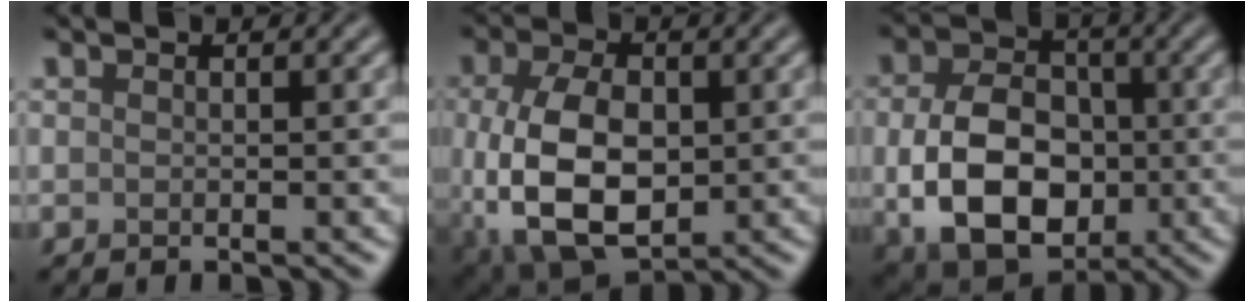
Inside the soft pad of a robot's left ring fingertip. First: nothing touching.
{"total": 10.0, "force": [-1.4, 5.9, 7.9], "torque": [-0.176, -0.011, -0.025]}
{"total": 10.3, "force": [-1.5, 7.2, 7.3], "torque": [-0.144, -0.014, -0.027]}